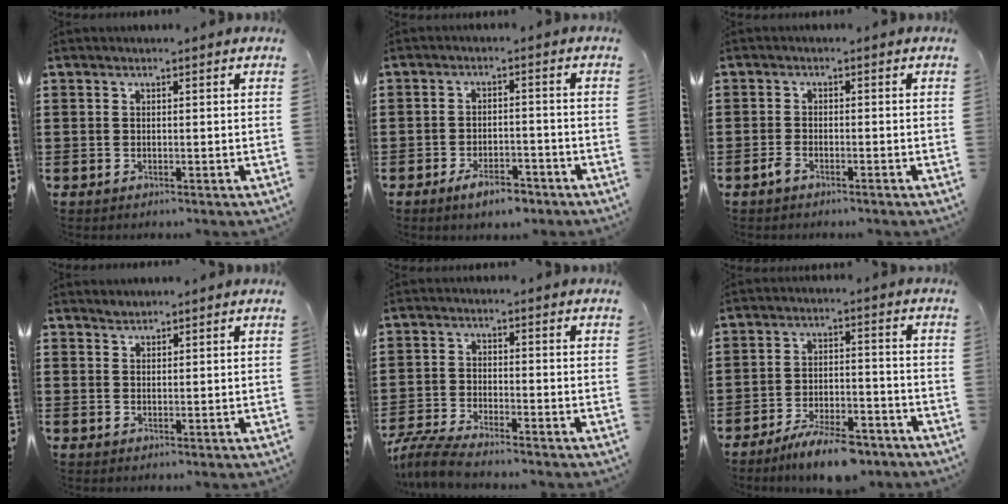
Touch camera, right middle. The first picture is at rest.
{"total": 4.4, "force": [-3.4, 1.3, 2.5], "torque": [-0.045, 0.006, -0.063]}
{"total": 1.6, "force": [-1.2, 0.3, 1.0], "torque": [-0.027, -0.003, -0.024]}
{"total": 1.2, "force": [1.1, 0.1, -0.4], "torque": [0.004, 0.000, 0.024]}
{"total": 4.6, "force": [-4.3, 0.1, 1.8], "torque": [-0.058, -0.014, -0.091]}
{"total": 7.7, "force": [-6.6, 1.5, 3.6], "torque": [-0.061, 0.009, -0.121]}